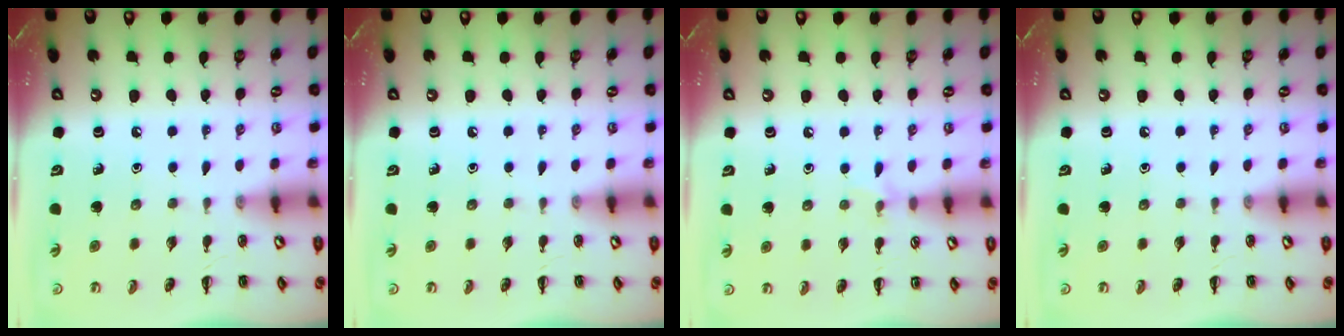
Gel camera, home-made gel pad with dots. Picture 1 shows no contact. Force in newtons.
{"total": 0.0}
{"total": 5.8, "press": 5.4, "slide": 2.0}
{"total": 0.0}